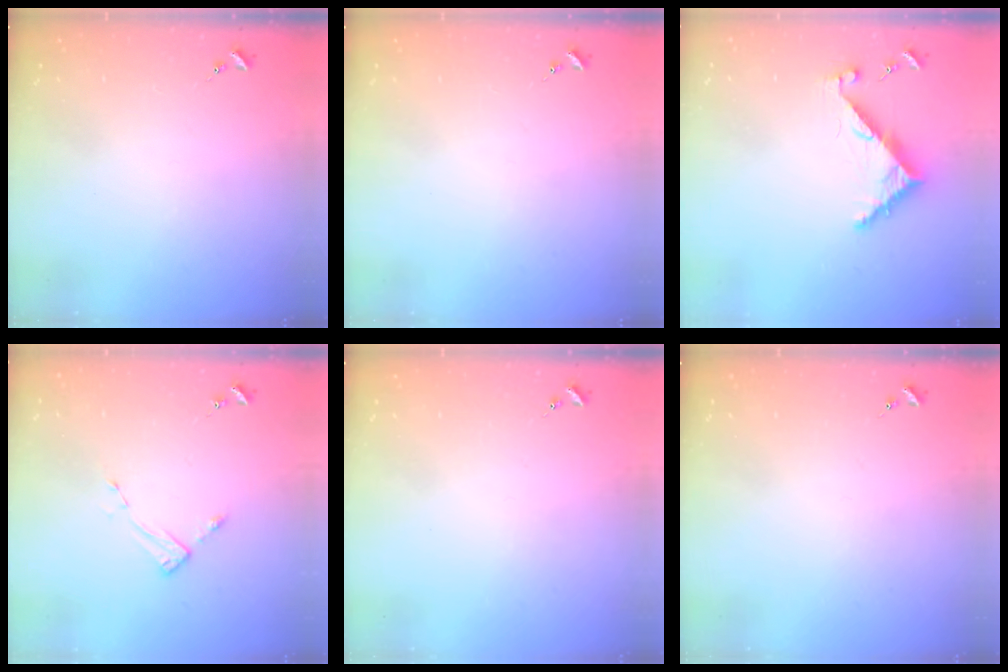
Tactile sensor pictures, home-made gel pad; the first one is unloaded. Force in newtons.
{"total": 0.0}
{"total": 6.3, "press": 6.3, "slide": 0.5}
{"total": 2.7, "press": 2.7, "slide": 0.4}
{"total": 0.0}
{"total": 0.0}